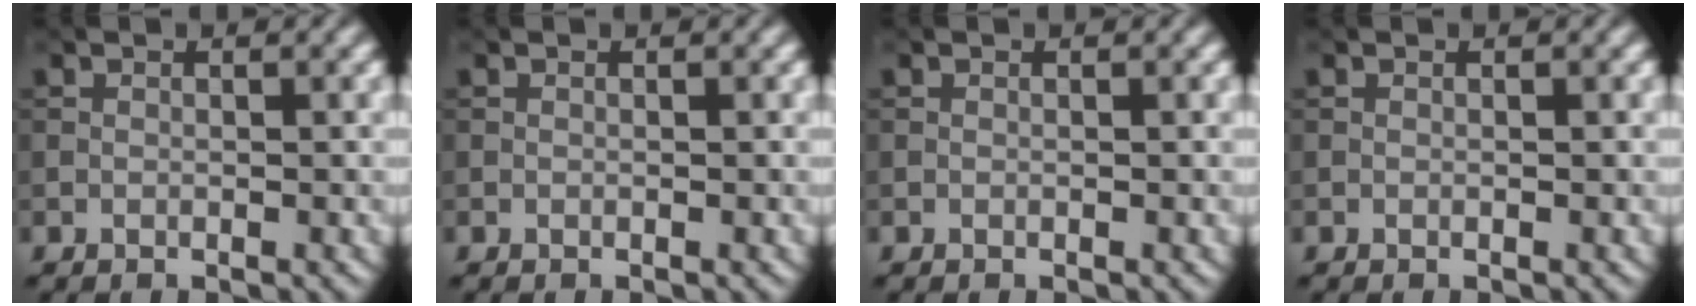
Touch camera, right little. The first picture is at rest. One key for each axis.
{"total": 0.0}
{"total": 0.0}
{"total": 0.0}